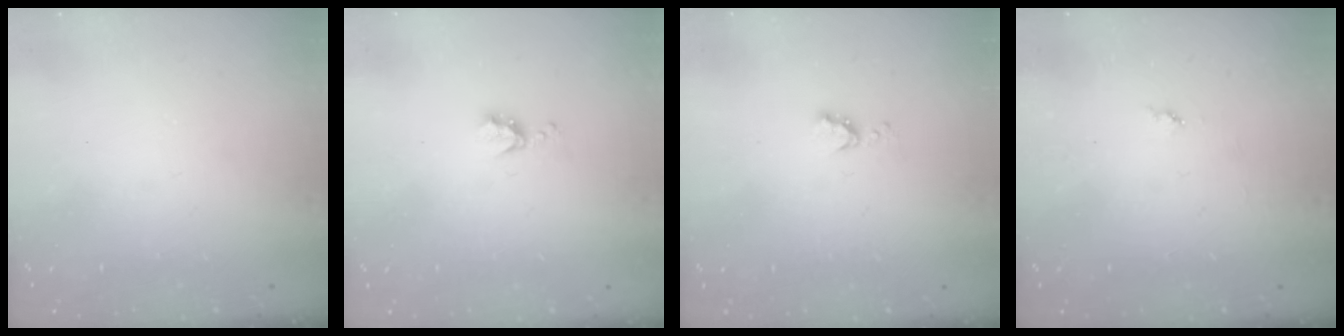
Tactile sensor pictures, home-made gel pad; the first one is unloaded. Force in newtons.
{"total": 5.2, "press": 5.2, "slide": 0.5}
{"total": 4.4, "press": 4.3, "slide": 0.5}
{"total": 3.9, "press": 3.9, "slide": 0.4}